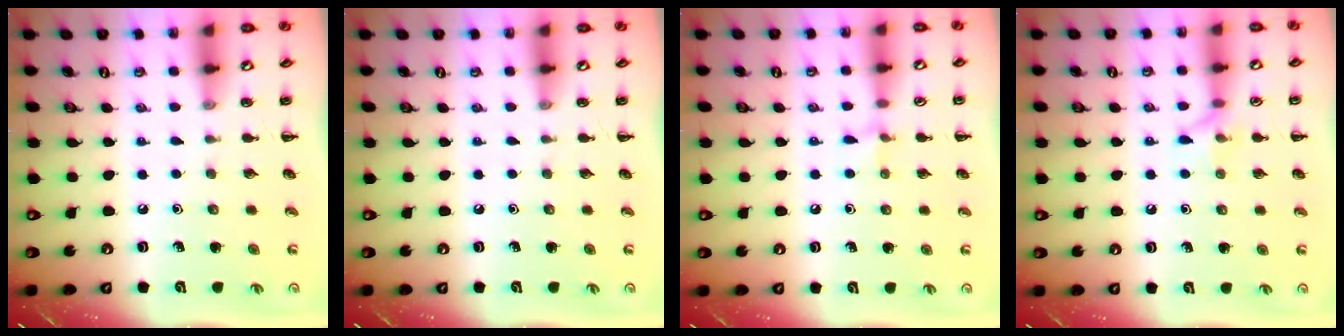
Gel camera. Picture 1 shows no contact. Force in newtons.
{"total": 0.0}
{"total": 5.5, "press": 5.1, "slide": 2.0}
{"total": 5.8, "press": 5.6, "slide": 1.6}